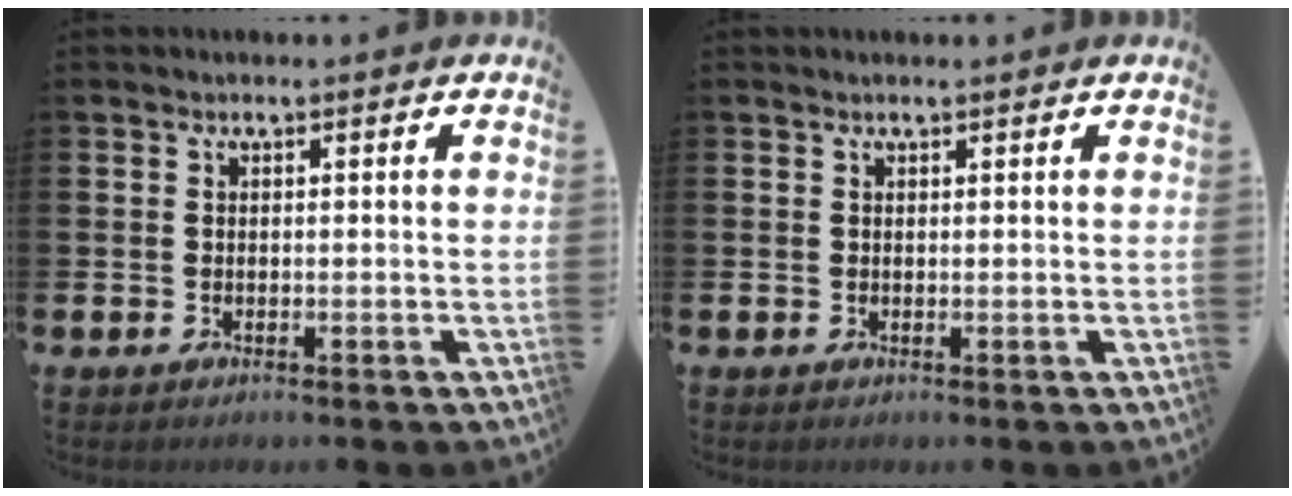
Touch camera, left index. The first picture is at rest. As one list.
[{"total": 0.5, "force": [0.5, 0.0, 0.2], "torque": [0.001, -0.002, 0.009]}]